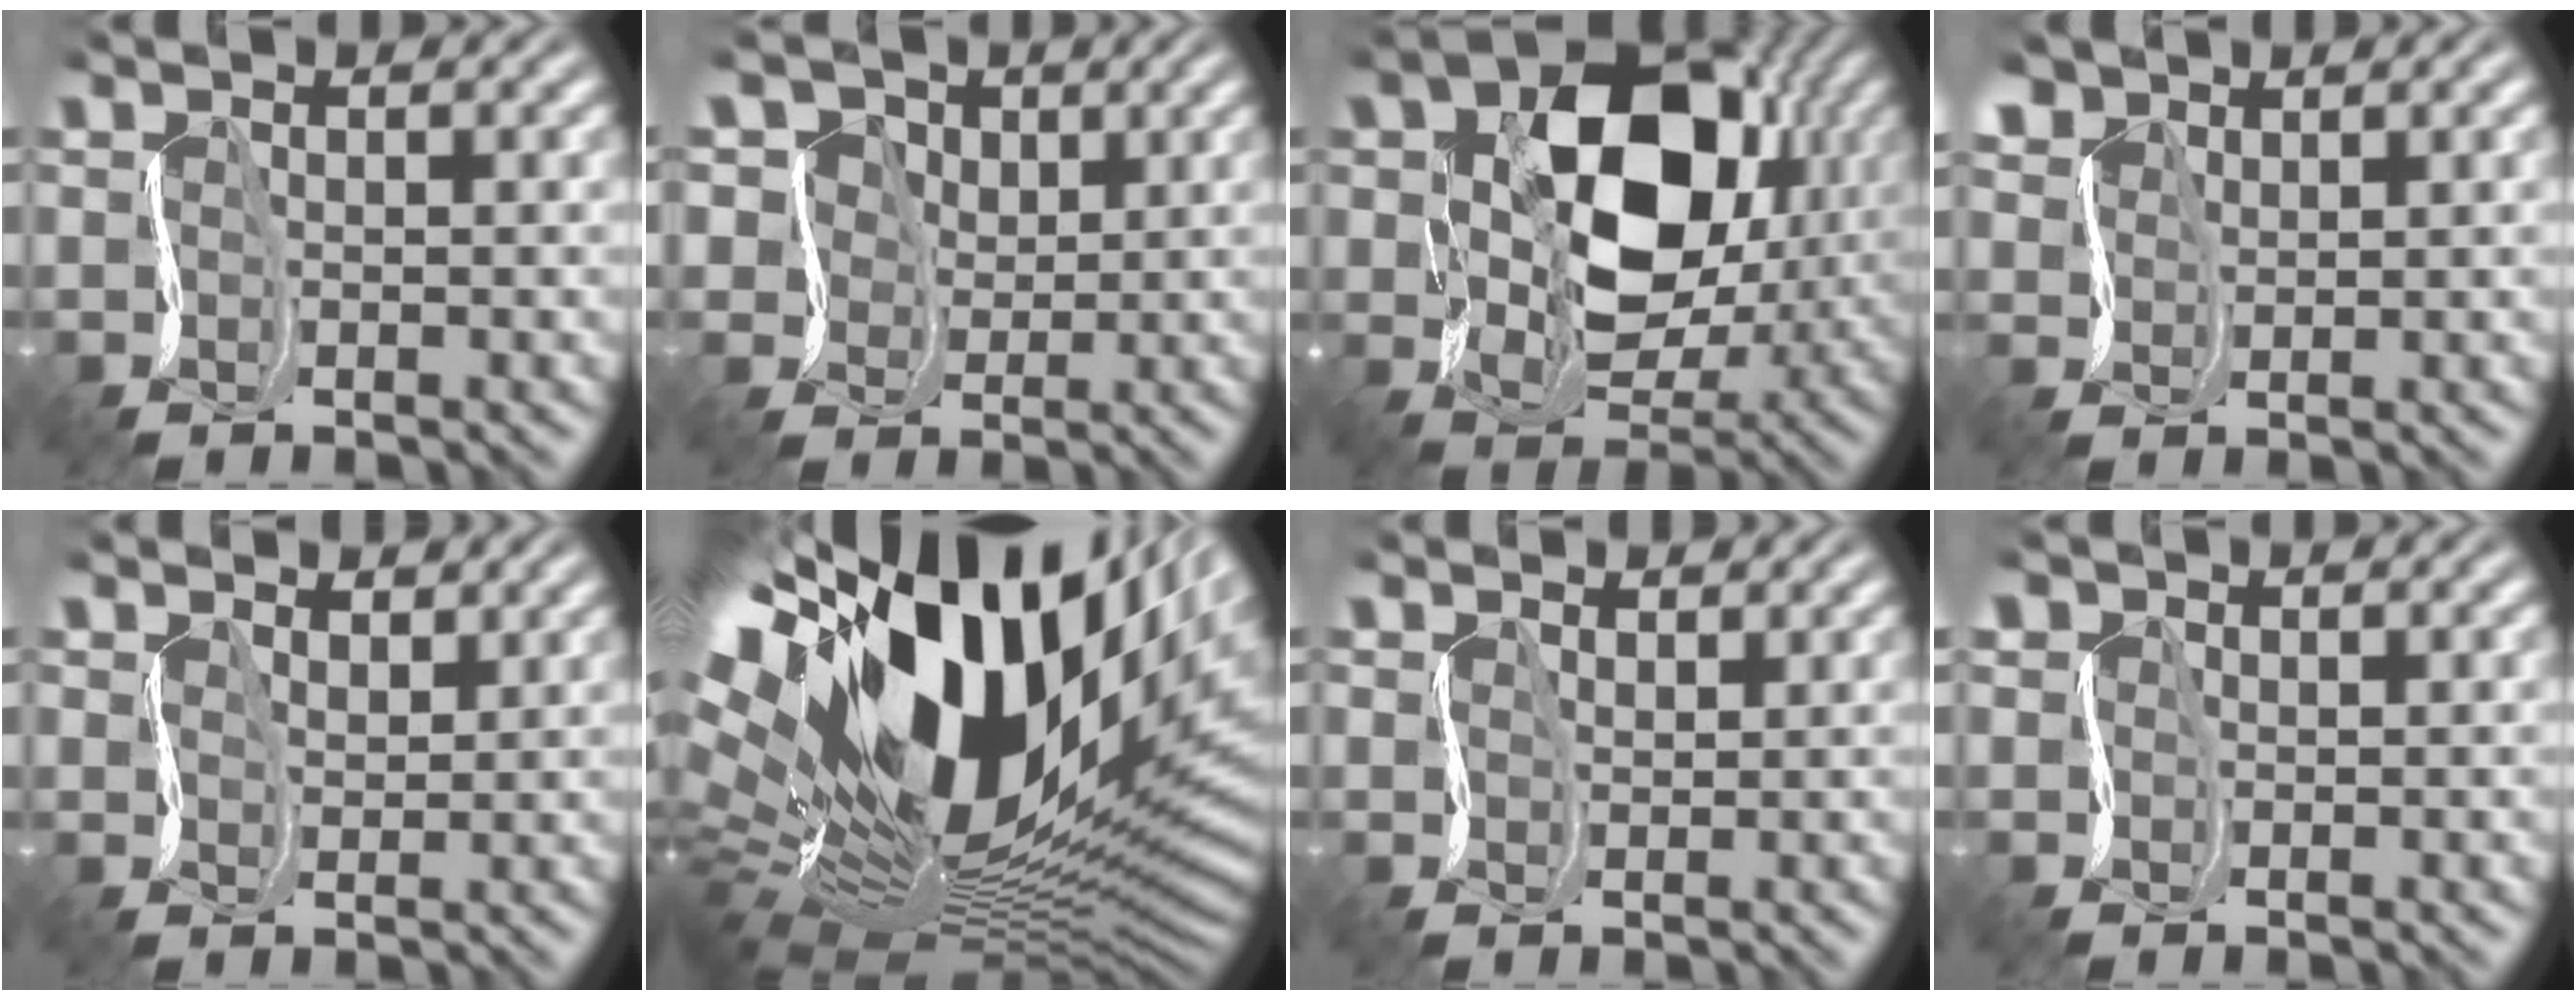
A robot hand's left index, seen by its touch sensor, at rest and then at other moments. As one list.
[{"total": 9.9, "force": [6.1, 6.9, 3.6], "torque": [-0.092, 0.039, 0.079]}, {"total": 11.6, "force": [2.0, 8.2, 8.1], "torque": [-0.130, 0.004, 0.034]}, {"total": 2.6, "force": [2.3, 1.0, -0.4], "torque": [-0.009, 0.003, 0.045]}, {"total": 3.5, "force": [2.6, 2.2, 1.0], "torque": [-0.038, 0.009, 0.035]}, {"total": 18.6, "force": [5.7, 10.2, 14.5], "torque": [-0.274, 0.018, 0.095]}, {"total": 2.2, "force": [1.6, 1.6, 0.2], "torque": [-0.020, 0.009, 0.015]}, {"total": 2.5, "force": [0.7, 2.2, 1.0], "torque": [-0.004, 0.012, -0.007]}]